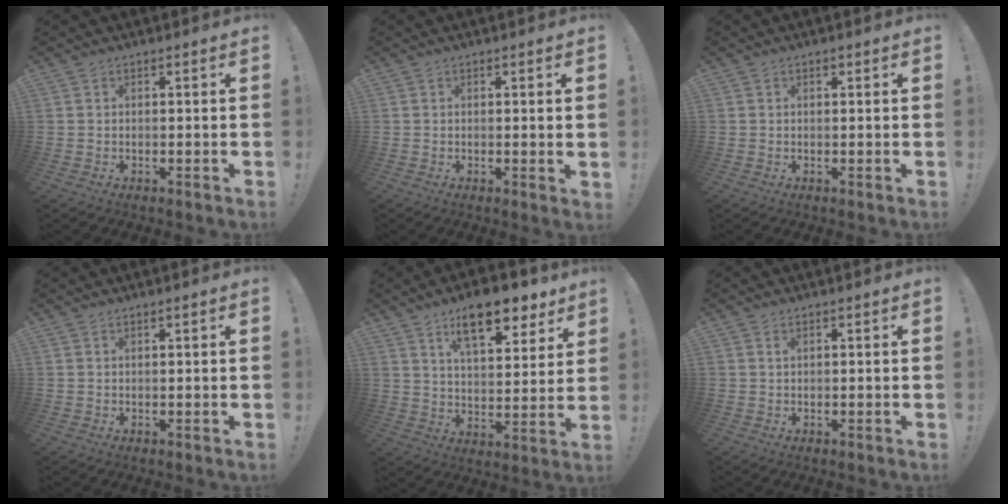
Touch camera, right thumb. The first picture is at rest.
{"total": 1.1, "force": [0.6, -0.1, 0.8], "torque": [-0.003, -0.004, 0.008]}
{"total": 0.5, "force": [0.3, 0.5, 0.1], "torque": [0.004, 0.000, 0.003]}
{"total": 0.6, "force": [0.4, -0.2, 0.5], "torque": [-0.007, 0.001, 0.005]}
{"total": 14.5, "force": [9.6, 5.6, 9.3], "torque": [-0.133, -0.057, 0.162]}
{"total": 0.5, "force": [0.4, 0.3, 0.2], "torque": [-0.002, 0.000, 0.006]}